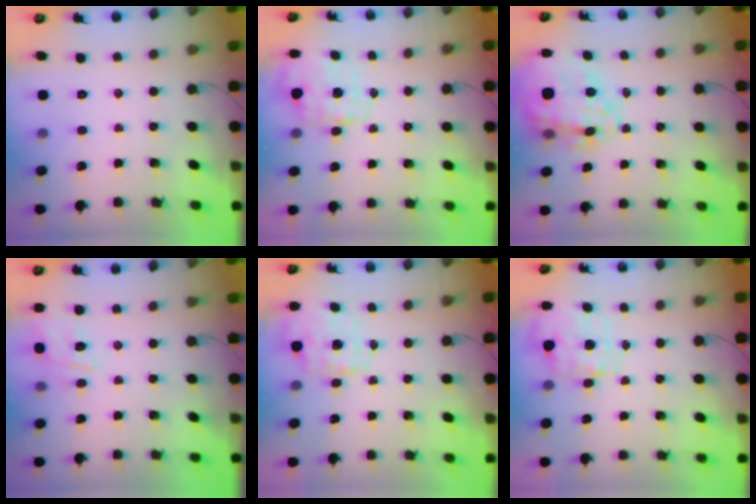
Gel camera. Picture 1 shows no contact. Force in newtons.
{"total": 2.7, "press": 2.6, "slide": 0.9}
{"total": 23.5, "press": 23.0, "slide": 4.9}
{"total": 9.6, "press": 9.5, "slide": 0.7}
{"total": 1.8, "press": 1.7, "slide": 0.5}
{"total": 2.7, "press": 2.6, "slide": 0.9}